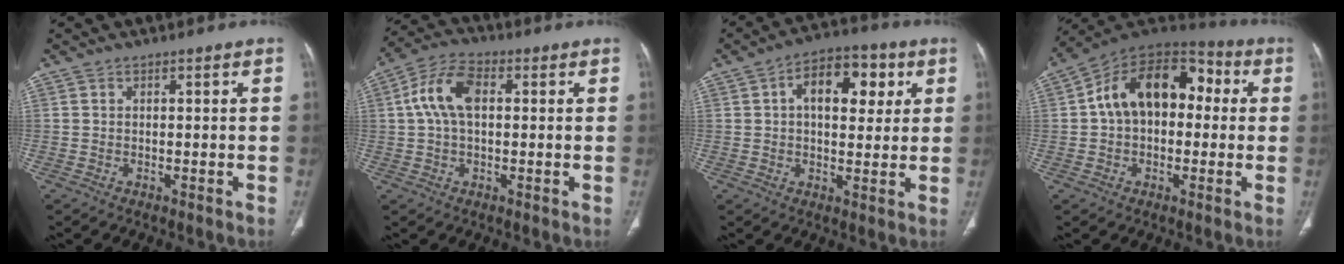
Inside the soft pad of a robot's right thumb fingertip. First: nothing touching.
{"total": 9.1, "force": [1.4, 5.3, 7.3], "torque": [-0.149, 0.025, 0.024]}
{"total": 12.2, "force": [3.5, 7.0, 9.3], "torque": [-0.105, 0.011, 0.046]}
{"total": 17.4, "force": [2.0, 11.5, 12.9], "torque": [-0.170, 0.049, 0.023]}